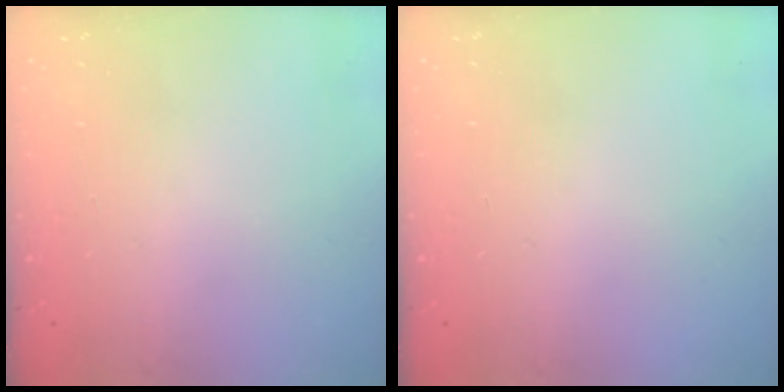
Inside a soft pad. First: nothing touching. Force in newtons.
{"total": 0.0}